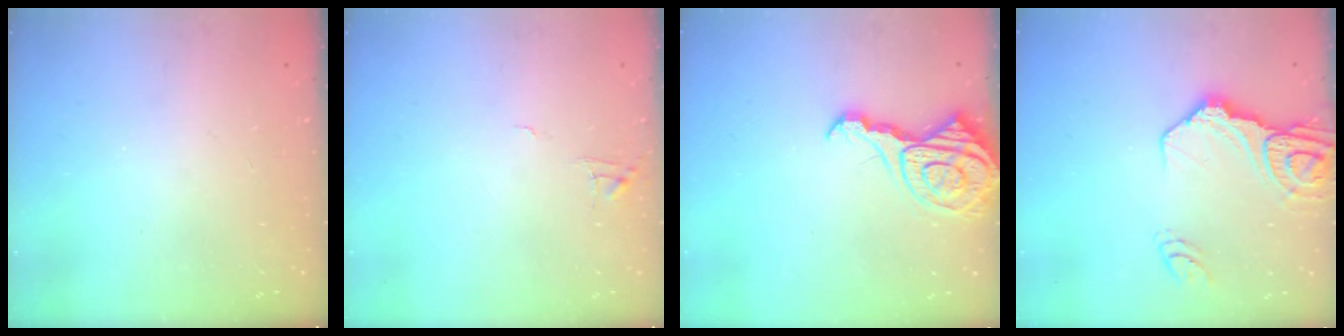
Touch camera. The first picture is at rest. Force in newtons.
{"total": 4.9, "press": 4.9, "slide": 0.5}
{"total": 13.5, "press": 13.4, "slide": 1.4}
{"total": 14.8, "press": 14.7, "slide": 1.7}